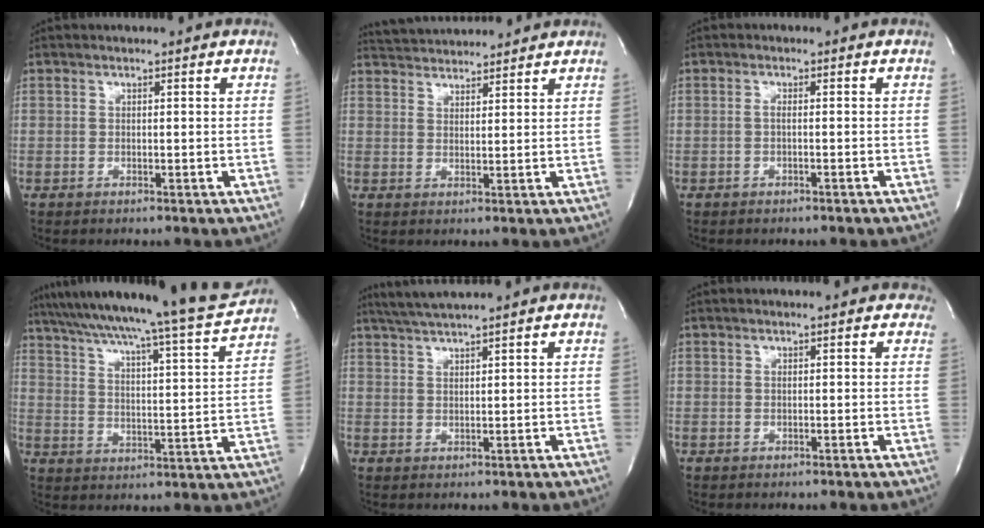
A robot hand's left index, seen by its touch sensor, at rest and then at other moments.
{"total": 7.6, "force": [7.4, 0.8, 1.4], "torque": [-0.031, 0.026, 0.116]}
{"total": 1.1, "force": [-0.6, 0.0, 0.9], "torque": [-0.019, 0.001, -0.008]}
{"total": 22.5, "force": [20.3, -0.7, 9.7], "torque": [-0.161, -0.037, 0.285]}
{"total": 4.6, "force": [3.9, -1.0, 2.2], "torque": [-0.043, 0.017, 0.076]}
{"total": 2.0, "force": [1.5, 0.7, 1.2], "torque": [-0.011, 0.007, 0.006]}